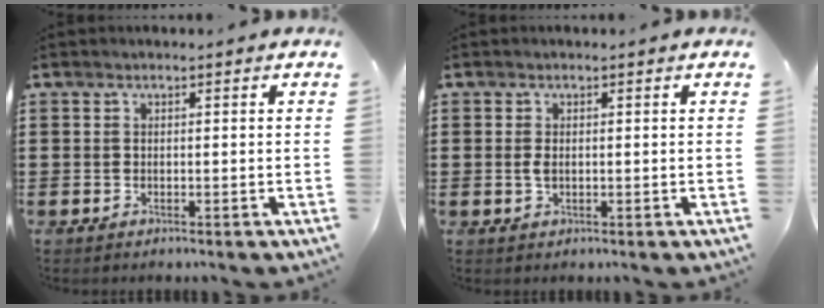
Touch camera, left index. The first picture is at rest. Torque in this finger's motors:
{"motor_torque": [0.38, 0.43, 0.22, 0.01]}